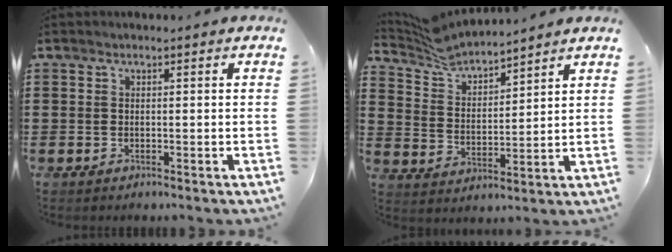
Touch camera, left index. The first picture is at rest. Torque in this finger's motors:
{"motor_torque": [0.30, -0.30, 0.09, 0.06]}